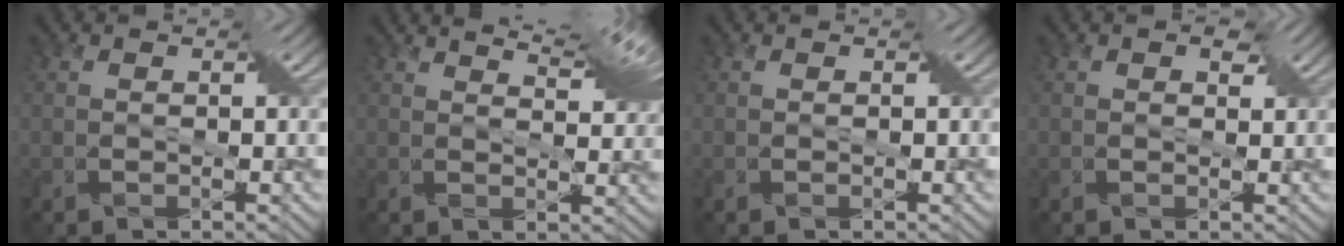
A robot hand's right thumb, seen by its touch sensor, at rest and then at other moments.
{"total": 6.2, "force": [5.4, 0.7, 3.0], "torque": [-0.074, 0.009, 0.081]}
{"total": 0.0}
{"total": 1.8, "force": [1.2, 1.1, 0.8], "torque": [-0.014, 0.005, 0.000]}